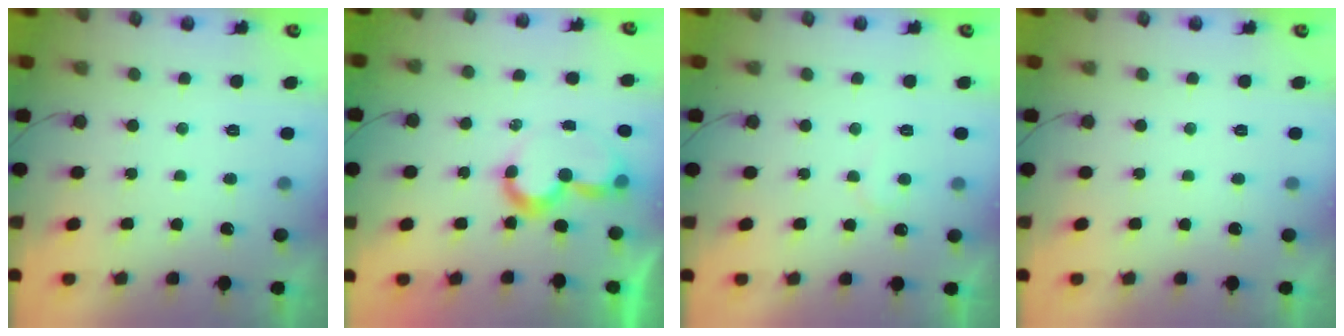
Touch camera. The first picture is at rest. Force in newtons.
{"total": 8.3, "press": 8.3, "slide": 0.7}
{"total": 5.4, "press": 5.4, "slide": 0.4}
{"total": 0.0}